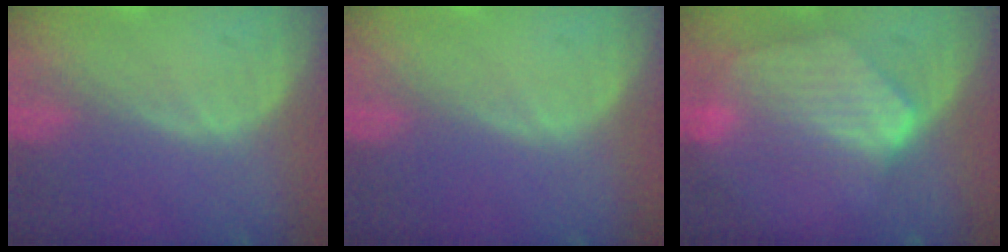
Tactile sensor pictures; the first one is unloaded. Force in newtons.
{"total": 0.0}
{"total": 8.2, "press": 7.6, "slide": 3.0}